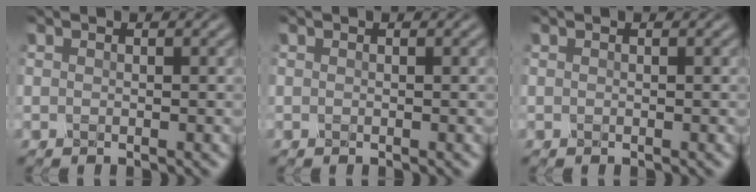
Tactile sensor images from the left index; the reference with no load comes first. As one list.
[{"total": 0.0}, {"total": 0.0}]